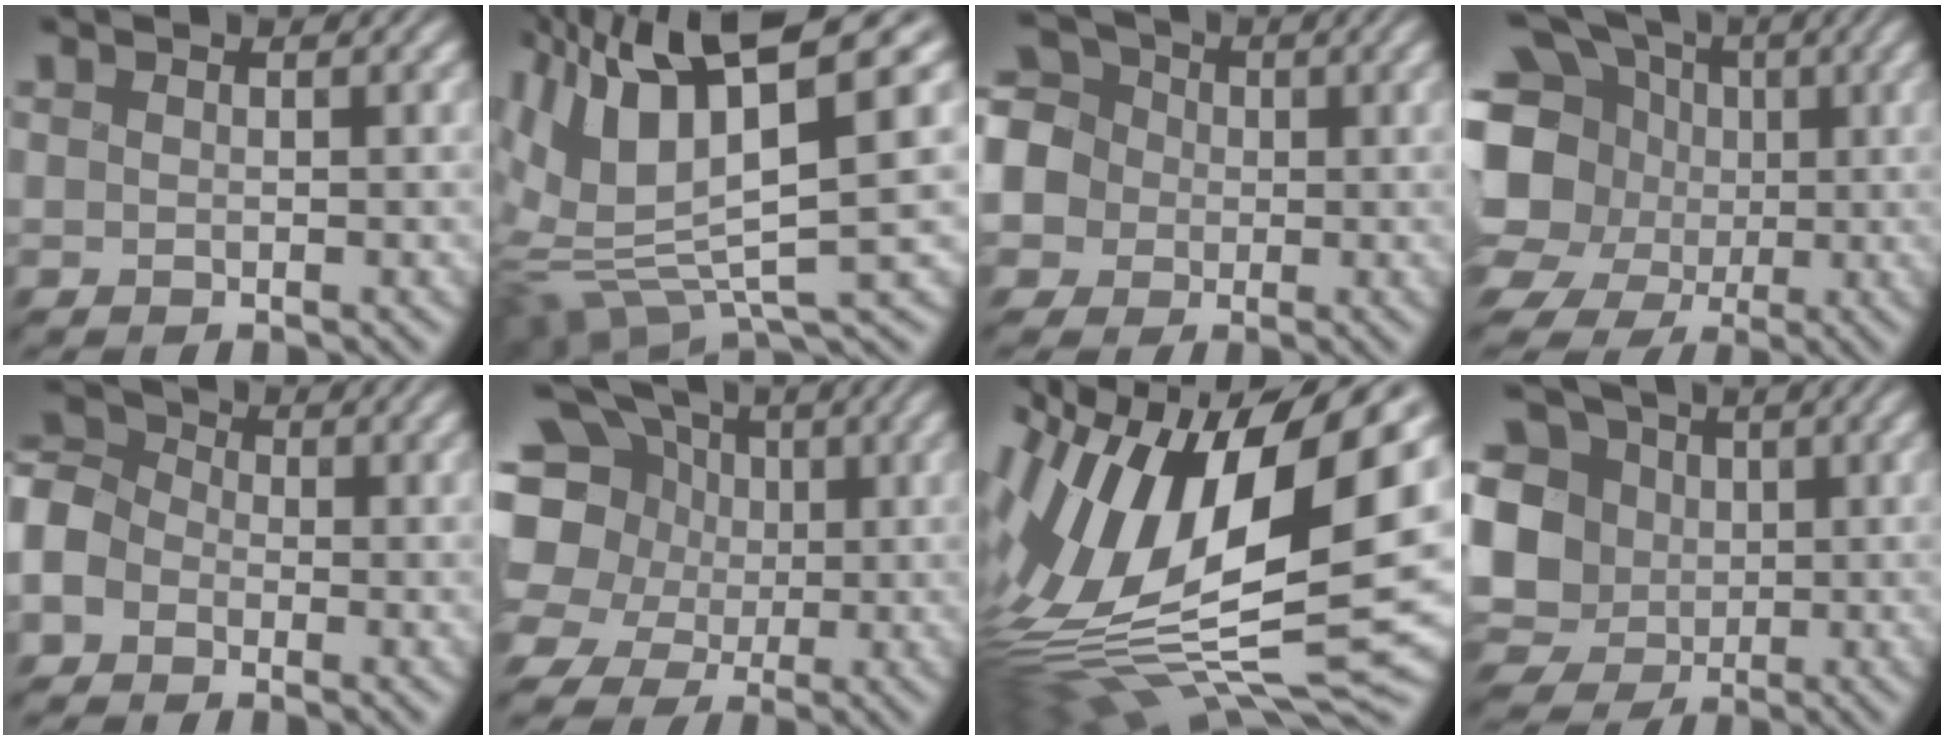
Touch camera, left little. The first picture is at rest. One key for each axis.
{"total": 10.8, "fx": 3.2, "fy": 3.3, "fz": 9.7, "tx": -0.186, "ty": 0.007, "tz": 0.059}
{"total": 9.2, "fx": -0.2, "fy": 8.3, "fz": 3.9, "tx": -0.093, "ty": 0.029, "tz": -0.045}
{"total": 14.6, "fx": 0.7, "fy": 12.7, "fz": 7.1, "tx": -0.200, "ty": 0.027, "tz": -0.022}
{"total": 7.1, "fx": -2.5, "fy": 5.7, "fz": 3.5, "tx": -0.091, "ty": 0.000, "tz": -0.064}
{"total": 15.4, "fx": 3.6, "fy": 12.9, "fz": 7.5, "tx": -0.190, "ty": 0.032, "tz": 0.026}
{"total": 18.2, "fx": 0.4, "fy": 8.4, "fz": 16.1, "tx": -0.324, "ty": 0.008, "tz": -0.005}
{"total": 15.0, "fx": 1.1, "fy": 13.0, "fz": 7.3, "tx": -0.187, "ty": 0.025, "tz": -0.008}